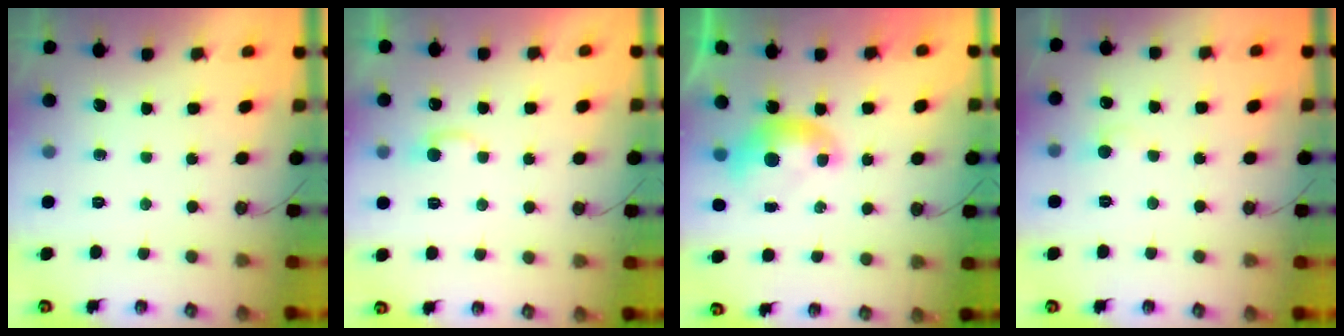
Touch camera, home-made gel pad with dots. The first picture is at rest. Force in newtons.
{"total": 1.6, "press": 1.5, "slide": 0.5}
{"total": 0.0}
{"total": 0.8, "press": 0.5, "slide": 0.6}